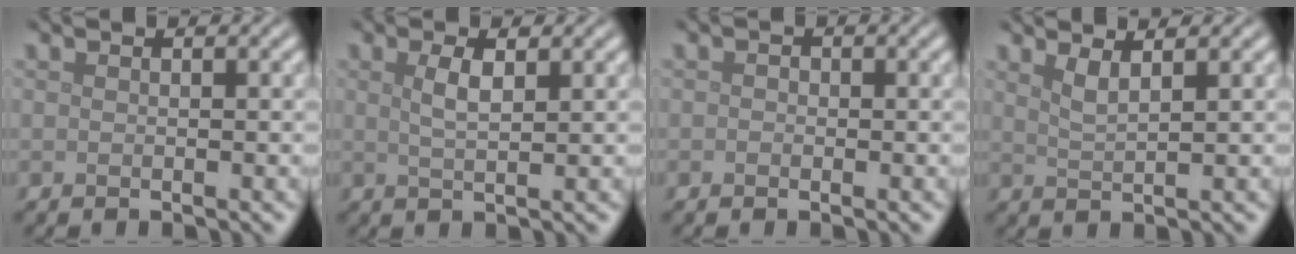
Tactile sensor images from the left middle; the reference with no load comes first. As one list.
[{"total": 2.2, "force": [0.9, 0.6, 1.8], "torque": [-0.035, 0.001, 0.018]}, {"total": 0.6, "force": [0.0, 0.5, 0.2], "torque": [0.000, -0.006, -0.003]}, {"total": 1.9, "force": [1.2, 0.5, 1.3], "torque": [-0.021, -0.005, 0.021]}]